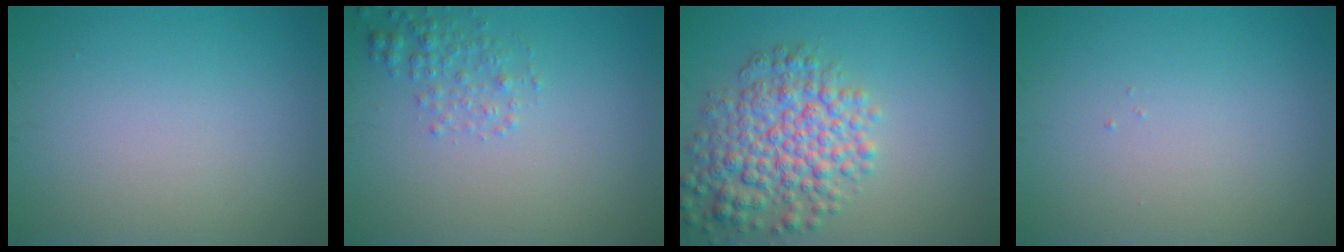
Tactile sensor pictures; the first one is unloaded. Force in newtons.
{"total": 1.9, "press": 1.9, "slide": 0.1}
{"total": 6.4, "press": 6.4, "slide": 0.2}
{"total": 0.0}